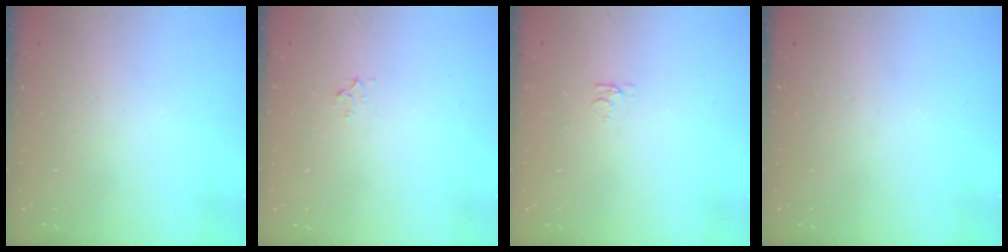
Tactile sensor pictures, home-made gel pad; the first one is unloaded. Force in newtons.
{"total": 2.3, "press": 2.3, "slide": 0.2}
{"total": 4.1, "press": 4.1, "slide": 0.6}
{"total": 0.0}